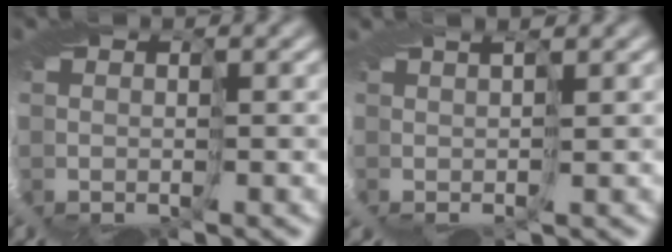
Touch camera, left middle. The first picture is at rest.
{"total": 2.8, "force": [1.4, -2.2, -0.9], "torque": [0.028, 0.023, 0.000]}